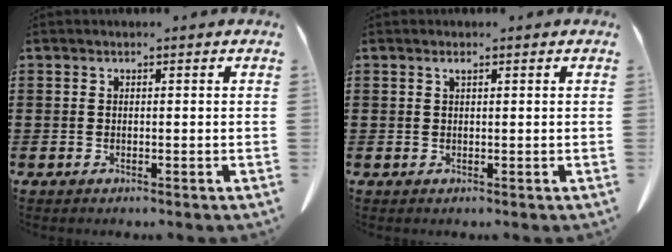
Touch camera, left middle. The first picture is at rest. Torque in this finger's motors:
{"motor_torque": [0.08, 0.20, 0.01, 0.03]}